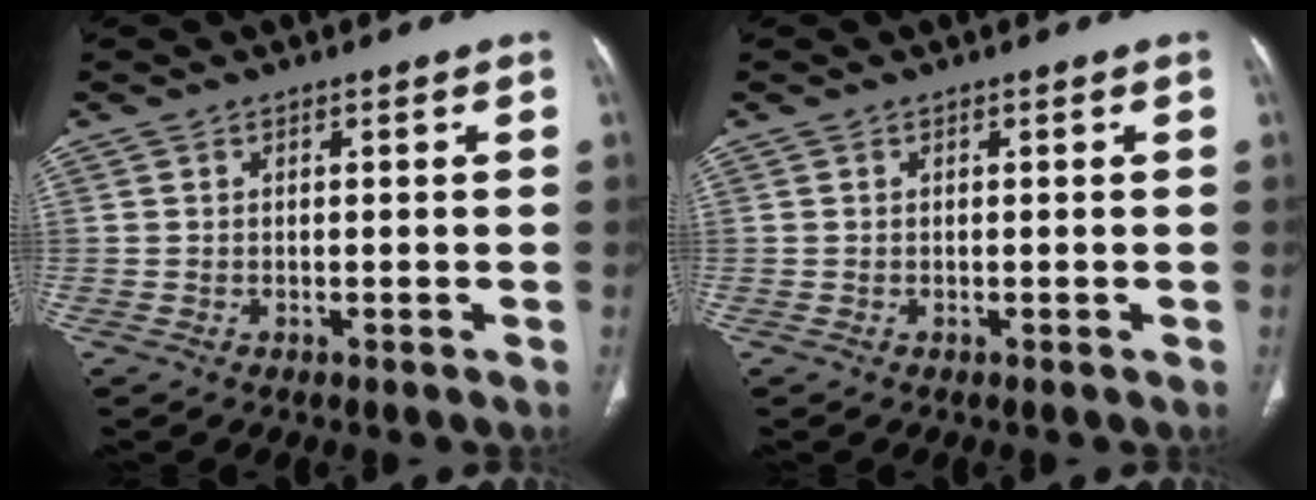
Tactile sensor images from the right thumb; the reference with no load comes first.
{"total": 0.0}